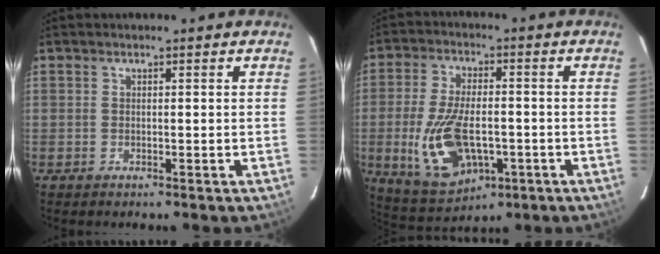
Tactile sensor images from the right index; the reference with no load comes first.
{"total": 15.3, "force": [-3.7, 8.0, 12.5], "torque": [-0.263, -0.017, -0.050]}